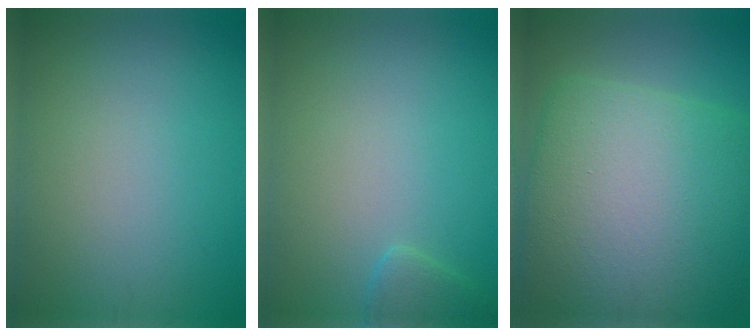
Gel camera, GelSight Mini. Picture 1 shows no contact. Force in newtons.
{"total": 1.4, "press": 1.4, "slide": 0.1}
{"total": 15.3, "press": 15.3, "slide": 0.6}